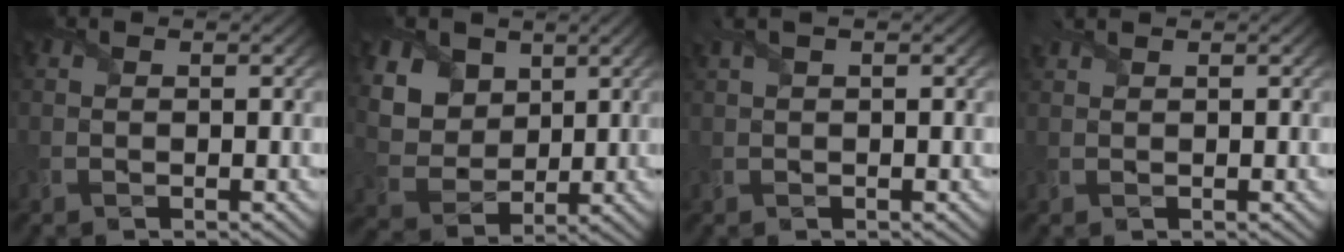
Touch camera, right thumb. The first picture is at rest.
{"total": 10.6, "force": [5.2, 7.8, 4.9], "torque": [-0.157, 0.004, 0.108]}
{"total": 2.6, "force": [1.4, 0.6, 2.1], "torque": [-0.054, 0.015, 0.032]}
{"total": 1.6, "force": [1.5, 0.1, 0.5], "torque": [-0.015, 0.012, 0.033]}